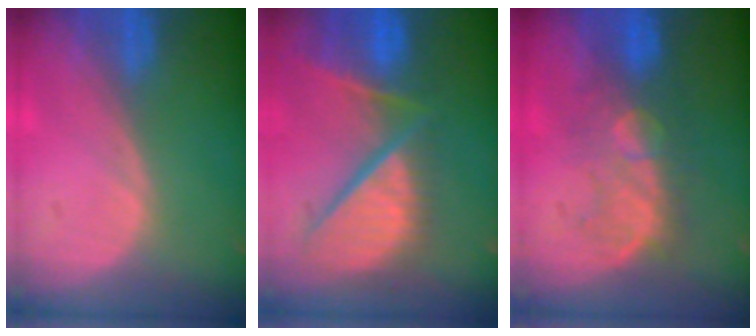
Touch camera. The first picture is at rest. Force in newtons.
{"total": 12.4, "press": 10.2, "slide": 7.0}
{"total": 8.1, "press": 7.9, "slide": 1.7}